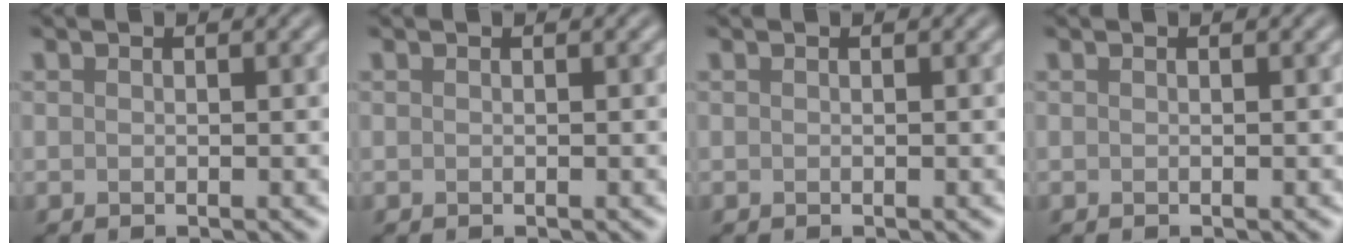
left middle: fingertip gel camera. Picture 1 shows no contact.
{"total": 0.0}
{"total": 0.0}
{"total": 0.0}